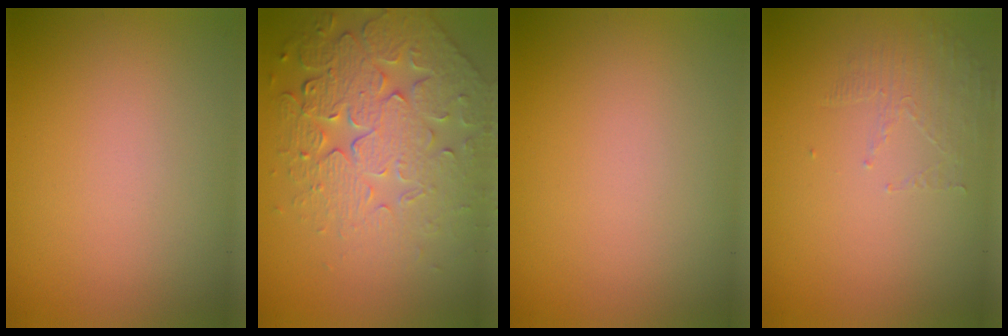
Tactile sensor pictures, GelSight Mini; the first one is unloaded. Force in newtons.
{"total": 7.7, "press": 5.8, "slide": 5.1}
{"total": 0.0}
{"total": 1.5, "press": 0.5, "slide": 1.4}